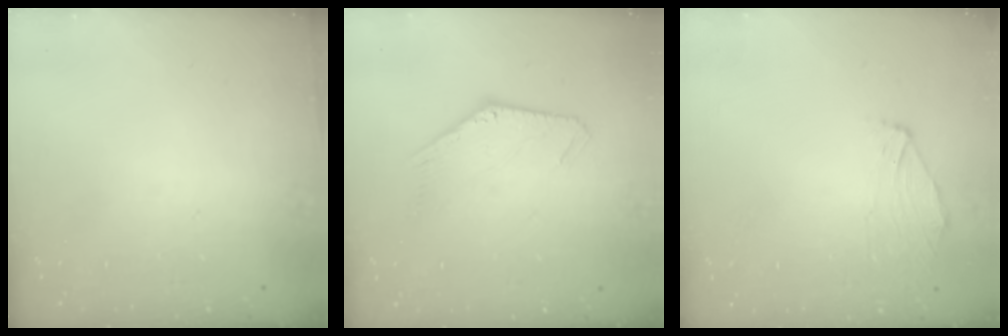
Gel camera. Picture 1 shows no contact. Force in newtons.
{"total": 1.1, "press": 1.1, "slide": 0.0}
{"total": 0.8, "press": 0.7, "slide": 0.4}